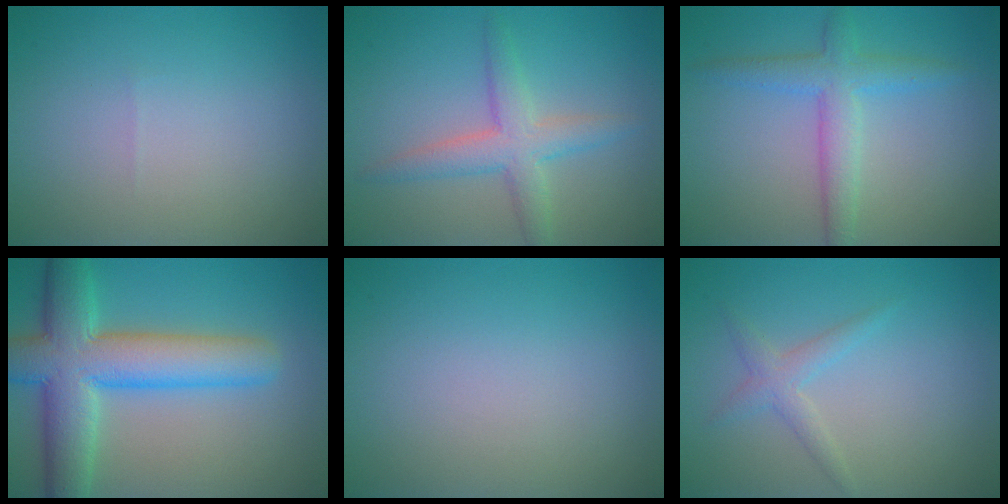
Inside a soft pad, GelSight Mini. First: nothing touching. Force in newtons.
{"total": 3.6, "press": 3.6, "slide": 0.2}
{"total": 3.5, "press": 3.5, "slide": 0.1}
{"total": 9.3, "press": 9.3, "slide": 0.4}
{"total": 0.0}
{"total": 1.8, "press": 1.8, "slide": 0.1}